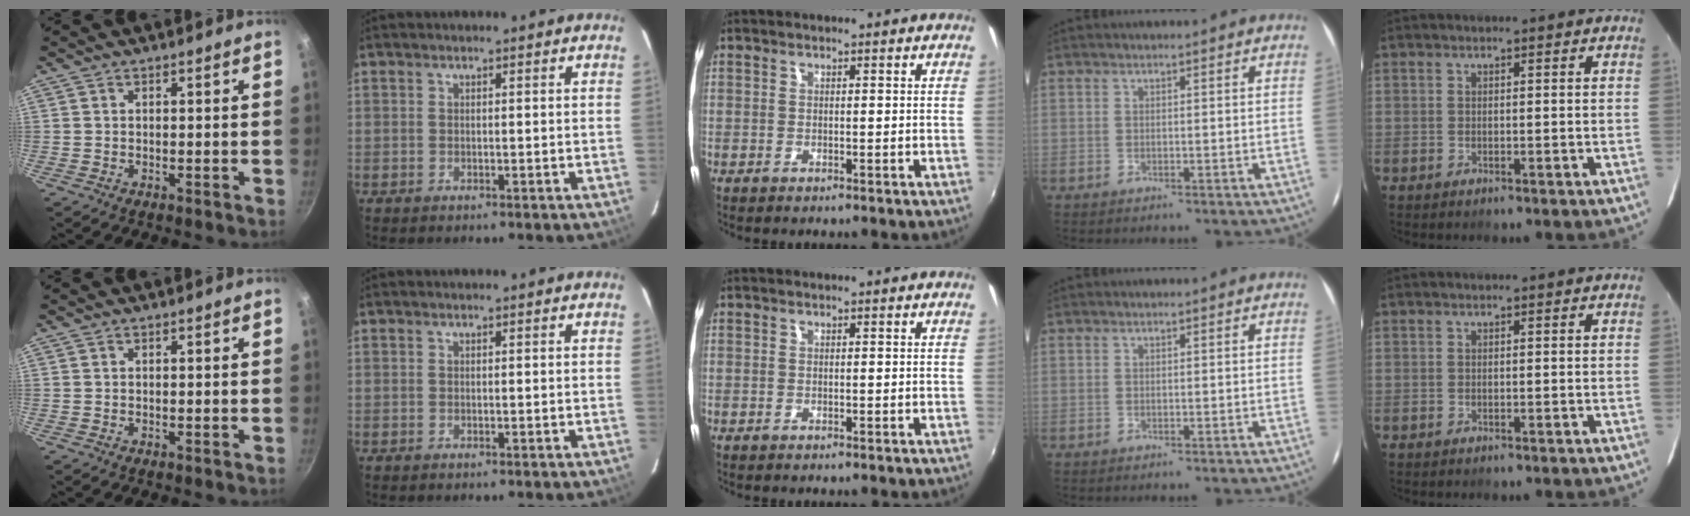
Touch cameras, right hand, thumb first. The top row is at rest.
{}